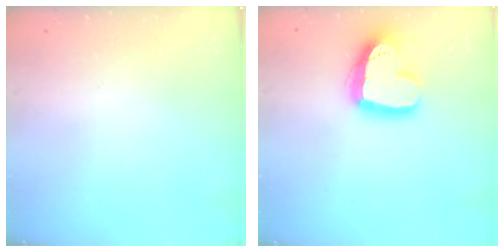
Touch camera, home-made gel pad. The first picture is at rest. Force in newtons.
{"total": 17.7, "press": 17.6, "slide": 1.6}